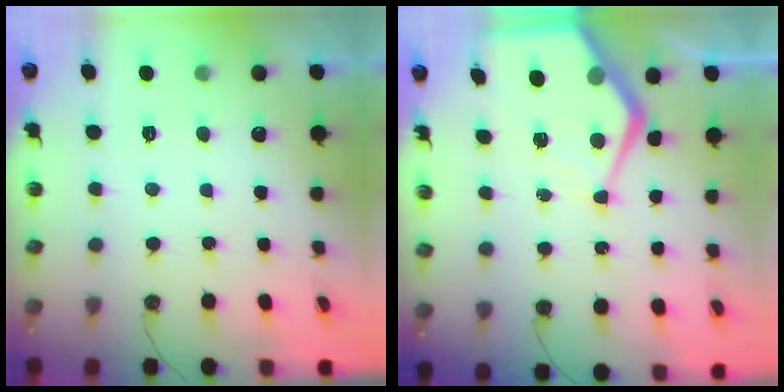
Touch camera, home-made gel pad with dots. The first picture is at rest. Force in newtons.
{"total": 10.9, "press": 10.8, "slide": 1.1}